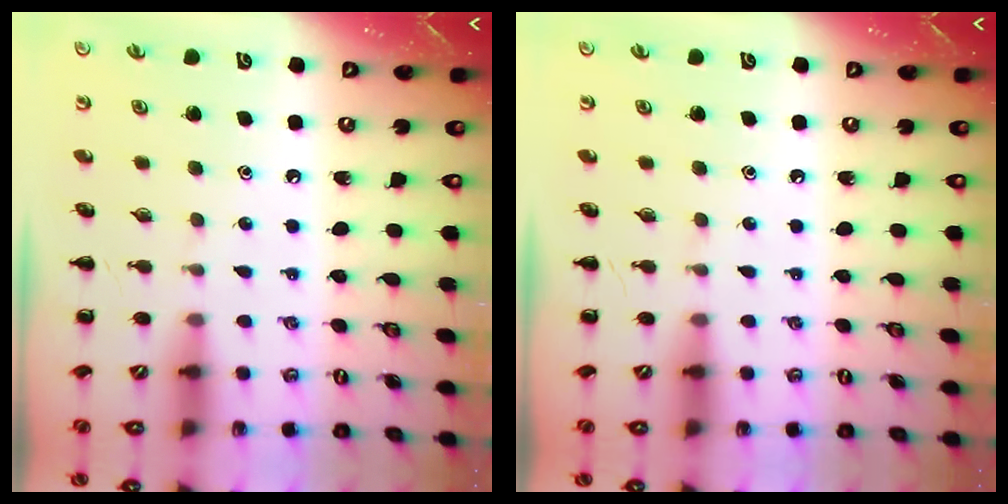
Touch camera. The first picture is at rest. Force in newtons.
{"total": 0.0}